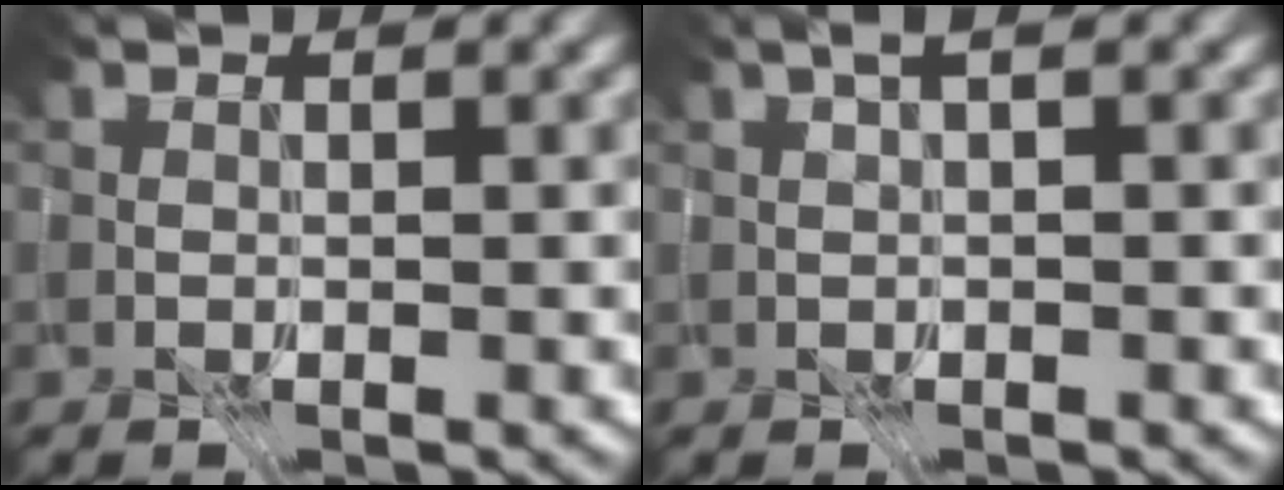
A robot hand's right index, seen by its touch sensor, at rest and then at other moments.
{"total": 1.5, "force": [-0.3, -0.9, 1.1], "torque": [-0.015, -0.009, 0.006]}